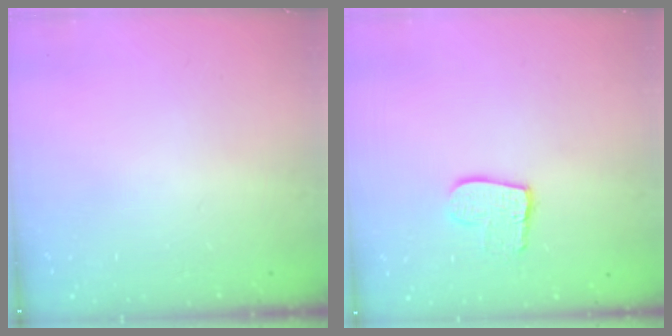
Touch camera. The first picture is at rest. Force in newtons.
{"total": 9.9, "press": 9.9, "slide": 0.8}